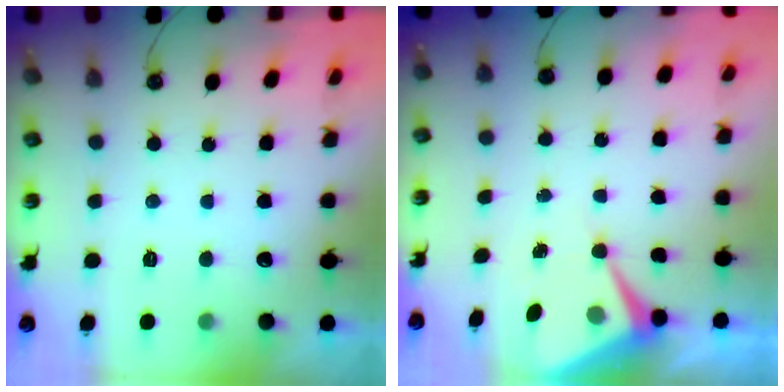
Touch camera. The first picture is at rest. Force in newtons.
{"total": 6.7, "press": 6.7, "slide": 0.2}